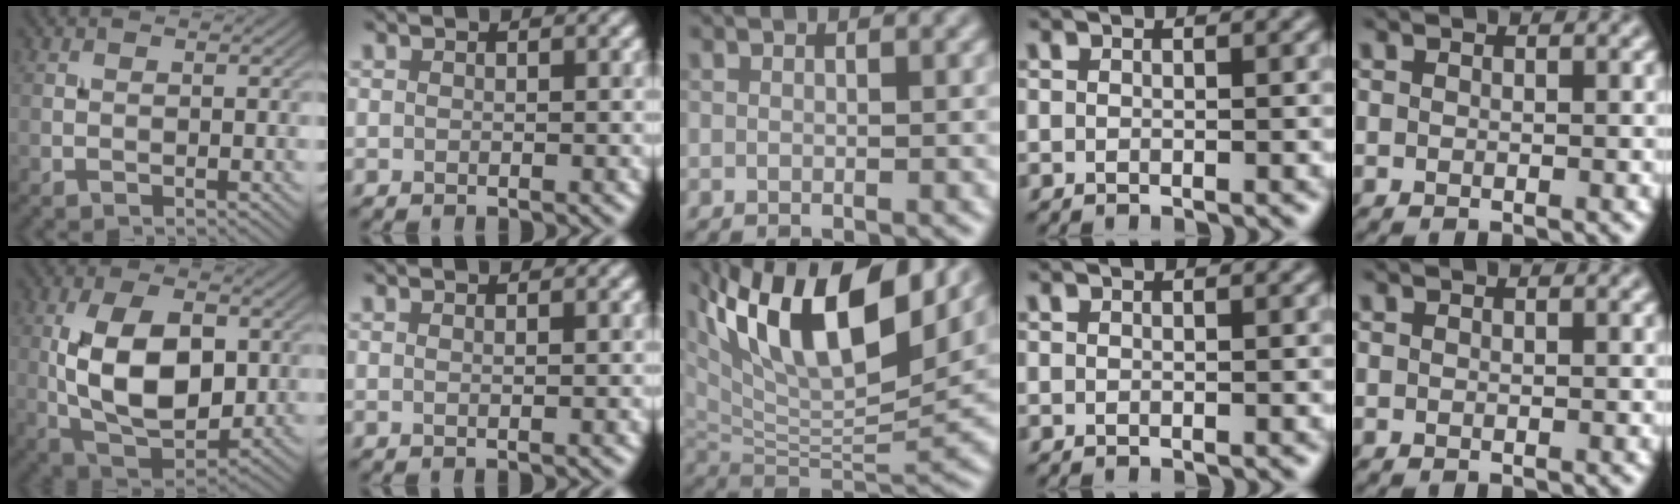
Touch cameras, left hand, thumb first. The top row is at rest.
{"thumb": {"total": 12.6, "force": [0.9, 7.0, 10.4], "torque": [-0.206, 0.002, 0.019]}, "index": {"total": 0.5, "force": [0.3, -0.1, 0.4], "torque": [-0.005, 0.002, 0.007]}, "middle": {"total": 14.8, "force": [7.6, 5.1, 11.6], "torque": [-0.207, 0.020, 0.135]}}